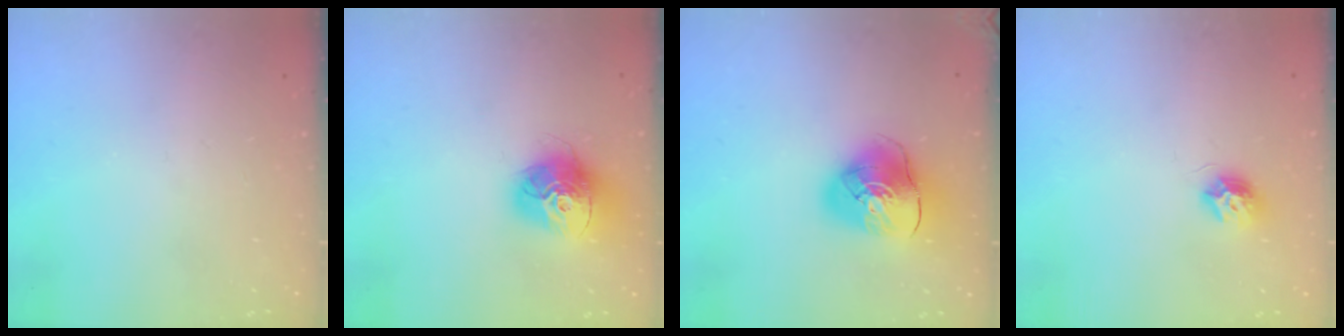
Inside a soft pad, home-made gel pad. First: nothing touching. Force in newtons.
{"total": 15.2, "press": 15.2, "slide": 1.3}
{"total": 12.7, "press": 12.5, "slide": 1.8}
{"total": 8.1, "press": 8.1, "slide": 0.1}